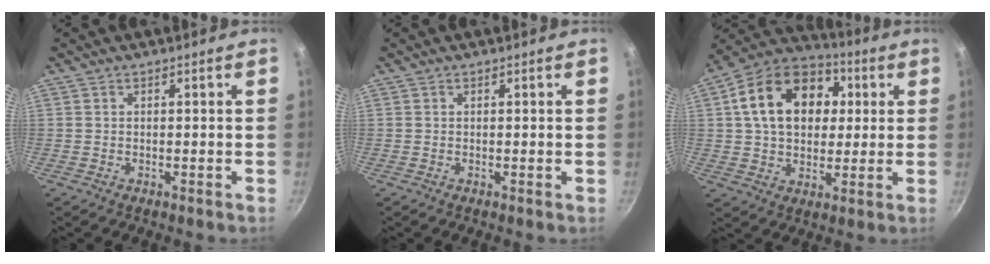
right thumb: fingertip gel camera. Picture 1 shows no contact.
{"total": 0.6, "force": [0.1, -0.2, 0.5], "torque": [-0.009, -0.004, -0.001]}
{"total": 19.6, "force": [4.4, 14.0, 13.0], "torque": [-0.189, 0.023, 0.060]}